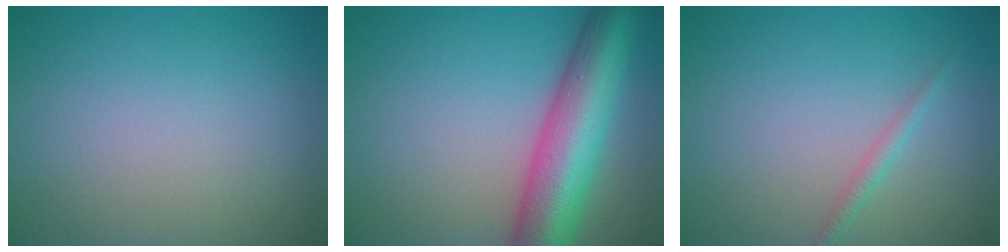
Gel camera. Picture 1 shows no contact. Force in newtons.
{"total": 10.1, "press": 10.1, "slide": 0.3}
{"total": 1.2, "press": 1.2, "slide": 0.0}